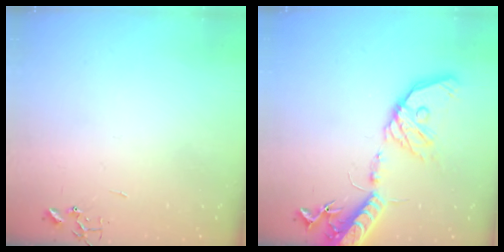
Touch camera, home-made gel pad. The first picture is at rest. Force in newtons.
{"total": 20.1, "press": 19.7, "slide": 3.7}